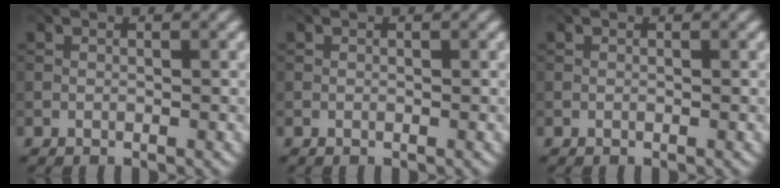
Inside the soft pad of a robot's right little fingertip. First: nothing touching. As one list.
[{"total": 0.0}, {"total": 0.0}]